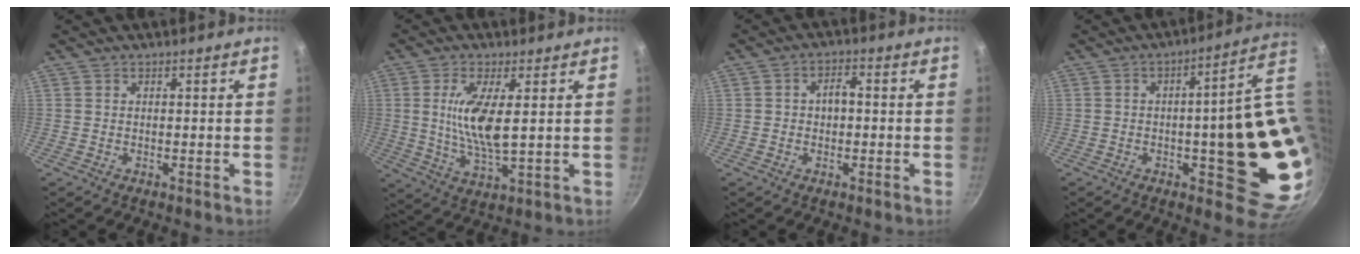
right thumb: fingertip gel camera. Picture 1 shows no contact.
{"total": 10.9, "force": [2.2, 3.4, 10.2], "torque": [-0.203, -0.017, 0.046]}
{"total": 3.6, "force": [-0.1, 2.4, 2.7], "torque": [-0.027, 0.015, -0.005]}
{"total": 21.3, "force": [0.0, 6.4, 20.4], "torque": [-0.213, -0.011, 0.007]}